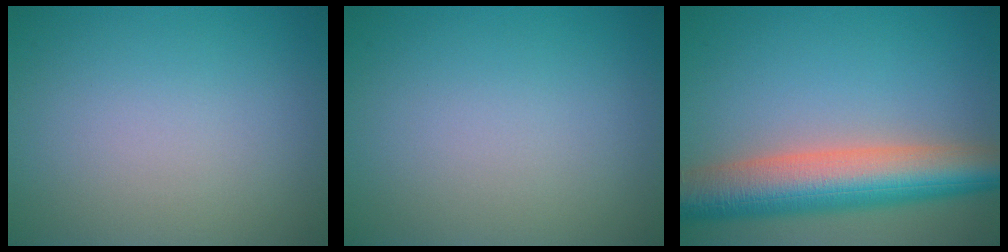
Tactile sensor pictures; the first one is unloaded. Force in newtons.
{"total": 0.0}
{"total": 9.5, "press": 9.5, "slide": 0.7}